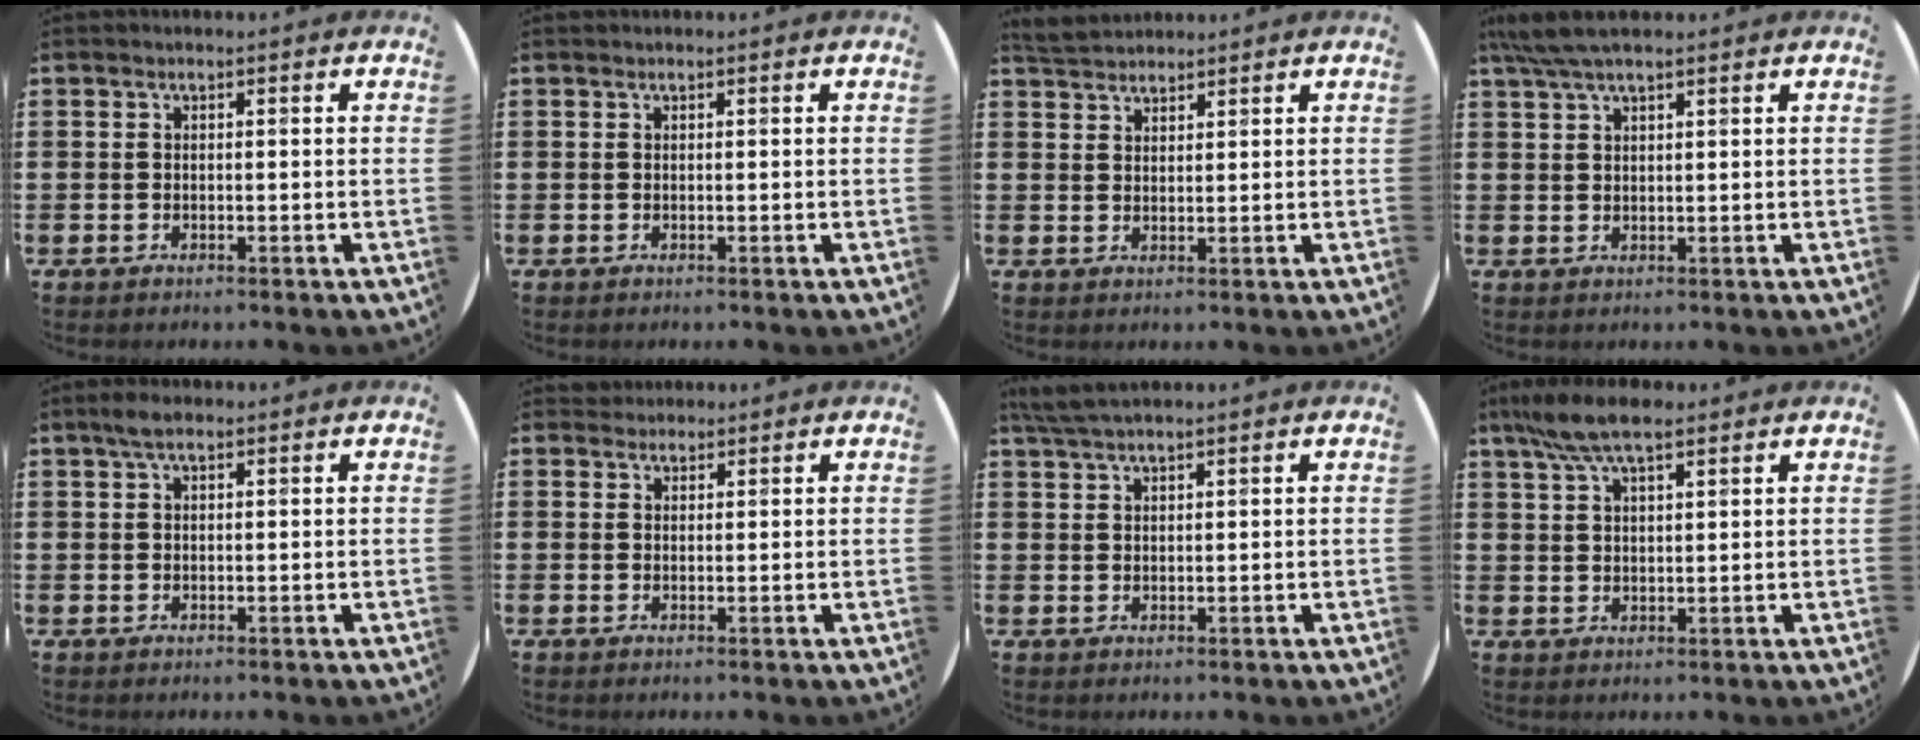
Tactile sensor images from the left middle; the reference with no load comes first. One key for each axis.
{"total": 0.0}
{"total": 3.2, "fx": 3.1, "fy": 0.7, "fz": 0.4, "tx": -0.015, "ty": -0.005, "tz": 0.060}
{"total": 3.9, "fx": 3.1, "fy": 0.7, "fz": 2.3, "tx": -0.051, "ty": 0.002, "tz": 0.057}
{"total": 1.9, "fx": 1.2, "fy": 0.7, "fz": 1.3, "tx": -0.020, "ty": 0.003, "tz": 0.018}
{"total": 1.4, "fx": 1.3, "fy": 0.4, "fz": -0.3, "tx": 0.011, "ty": -0.001, "tz": 0.024}
{"total": 2.9, "fx": 2.6, "fy": 0.3, "fz": 1.4, "tx": -0.033, "ty": 0.003, "tz": 0.048}
{"total": 6.5, "fx": 4.9, "fy": 1.8, "fz": 3.9, "tx": -0.089, "ty": -0.001, "tz": 0.089}